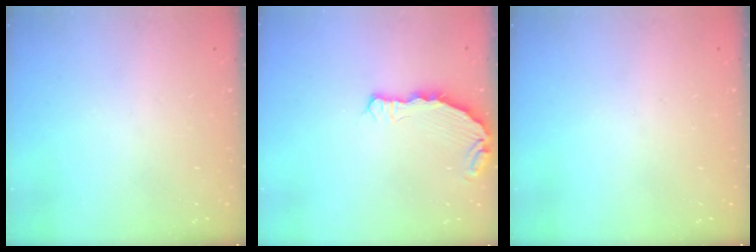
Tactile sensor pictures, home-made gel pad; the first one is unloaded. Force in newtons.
{"total": 7.3, "press": 5.8, "slide": 4.4}
{"total": 0.0}